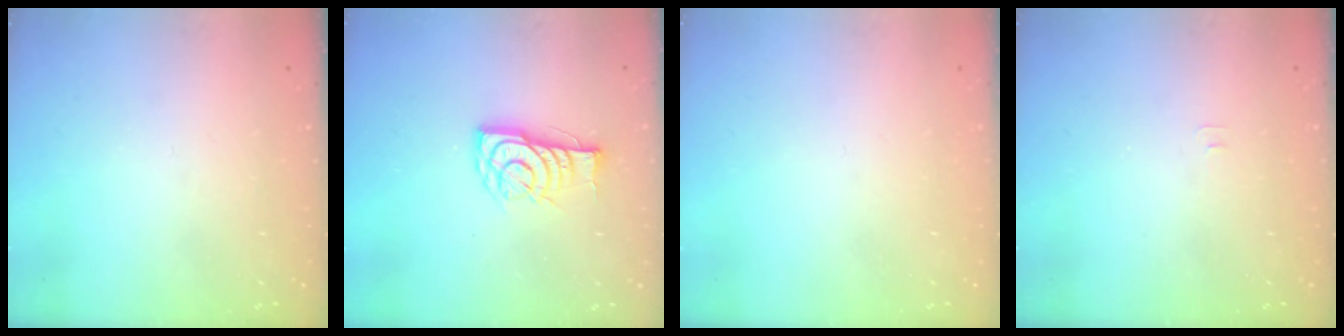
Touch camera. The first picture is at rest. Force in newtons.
{"total": 11.1, "press": 11.0, "slide": 0.6}
{"total": 1.6, "press": 1.6, "slide": 0.1}
{"total": 2.9, "press": 2.9, "slide": 0.3}